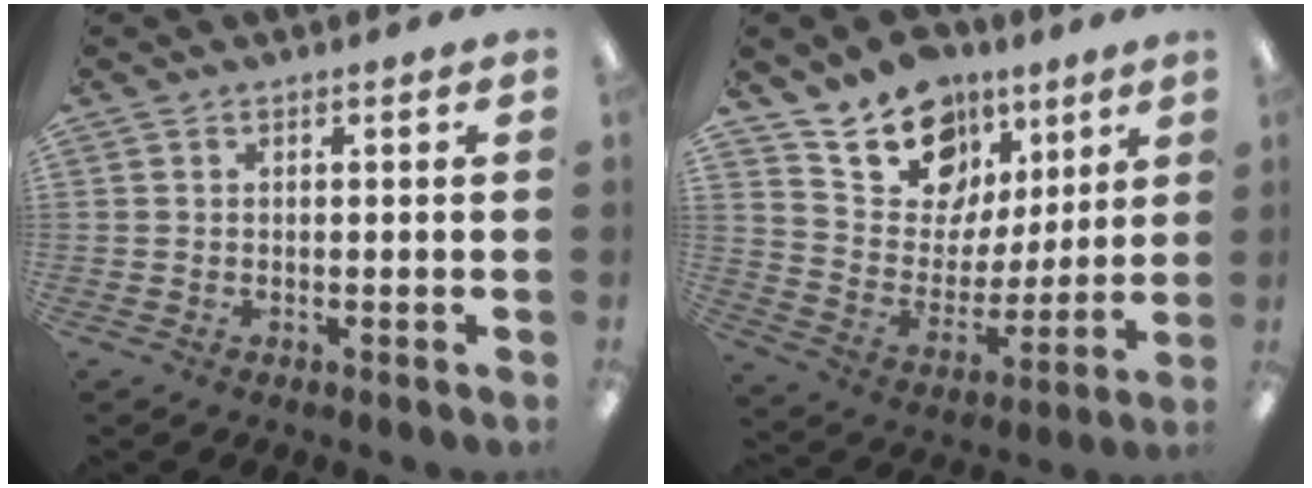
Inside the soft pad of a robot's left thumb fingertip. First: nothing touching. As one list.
[{"total": 16.7, "force": [10.7, 11.6, 5.6], "torque": [-0.100, -0.064, 0.200]}]